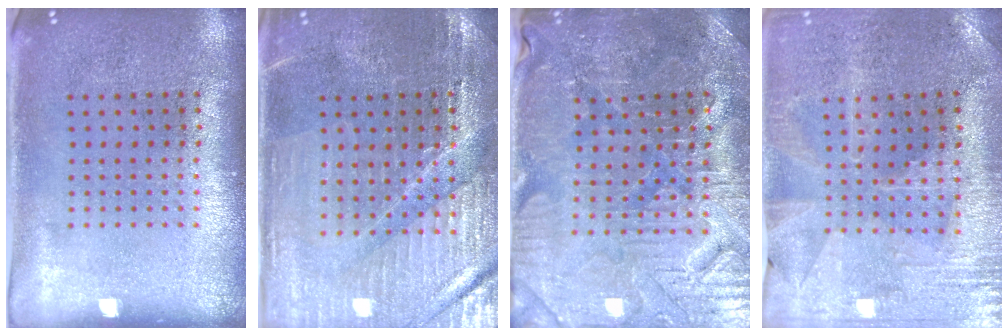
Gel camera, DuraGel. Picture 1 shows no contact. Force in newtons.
{"total": 3.2, "press": 3.1, "slide": 0.4}
{"total": 3.5, "press": 3.5, "slide": 0.5}
{"total": 1.0, "press": 1.0, "slide": 0.3}